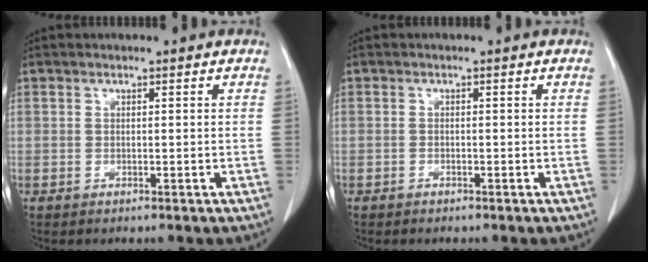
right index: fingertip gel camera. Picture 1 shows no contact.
{"total": 0.5, "force": [-0.4, 0.3, 0.0], "torque": [-0.006, 0.001, -0.009]}